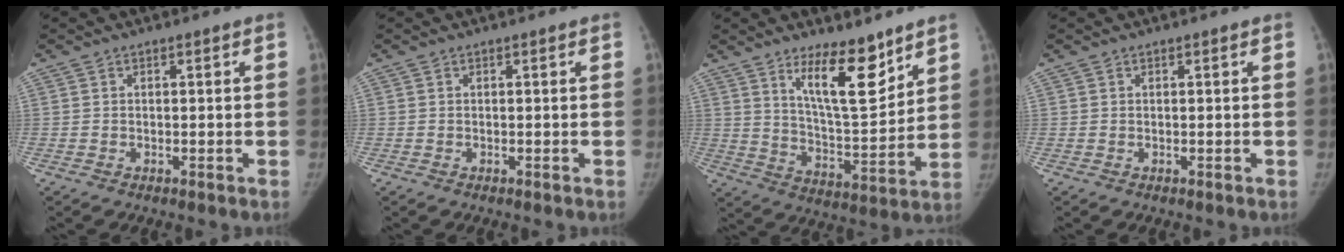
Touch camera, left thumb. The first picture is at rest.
{"total": 0.0}
{"total": 13.3, "force": [8.7, 4.1, 9.1], "torque": [-0.117, -0.077, 0.156]}
{"total": 0.0}